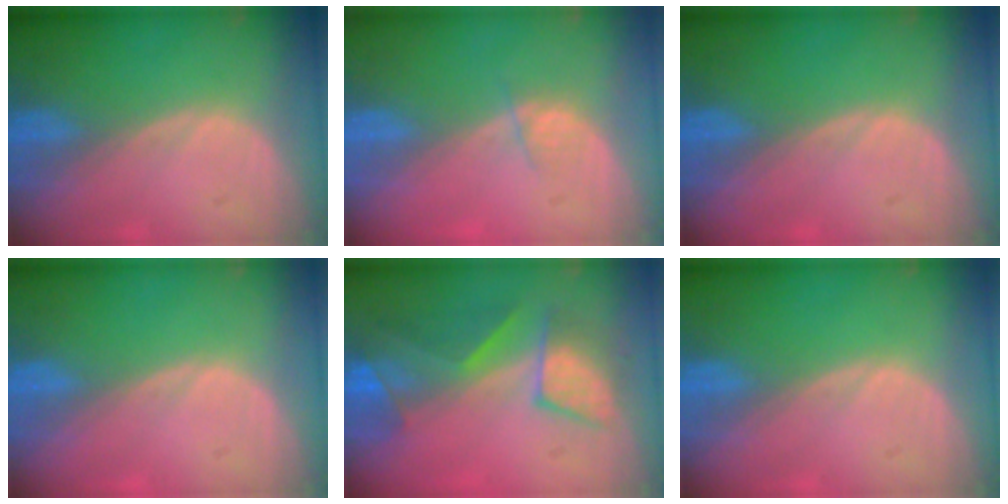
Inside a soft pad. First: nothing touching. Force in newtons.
{"total": 1.4, "press": 1.3, "slide": 0.6}
{"total": 0.0}
{"total": 0.0}
{"total": 8.3, "press": 7.9, "slide": 2.5}
{"total": 0.0}